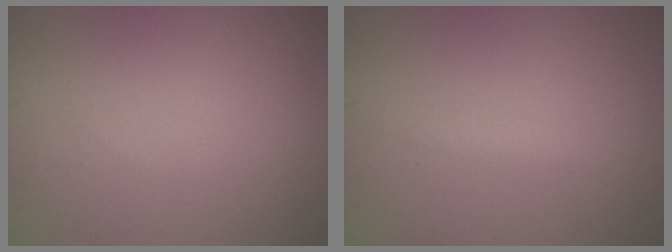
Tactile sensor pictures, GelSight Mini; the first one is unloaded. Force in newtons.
{"total": 0.9, "press": 0.9, "slide": 0.0}